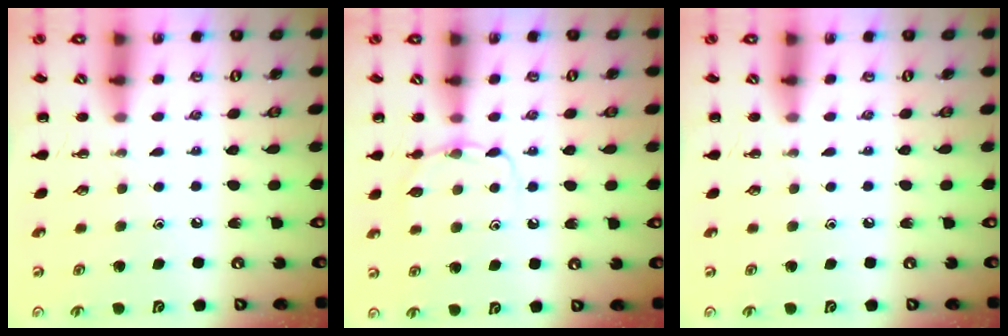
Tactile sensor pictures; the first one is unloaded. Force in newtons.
{"total": 7.4, "press": 7.2, "slide": 1.7}
{"total": 0.0}